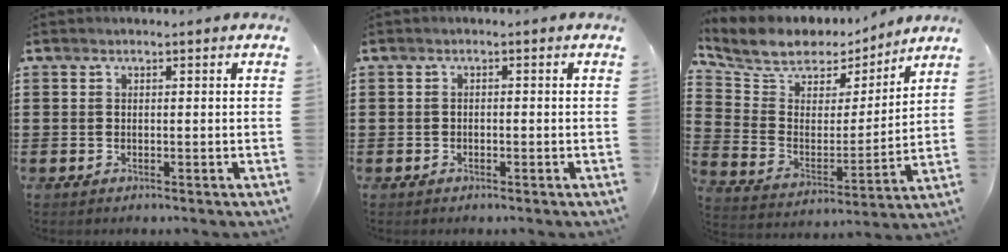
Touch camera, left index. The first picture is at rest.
{"total": 0.8, "force": [-0.7, 0.3, 0.1], "torque": [-0.006, -0.001, -0.015]}
{"total": 8.2, "force": [7.0, 4.0, 1.7], "torque": [-0.081, -0.043, 0.124]}